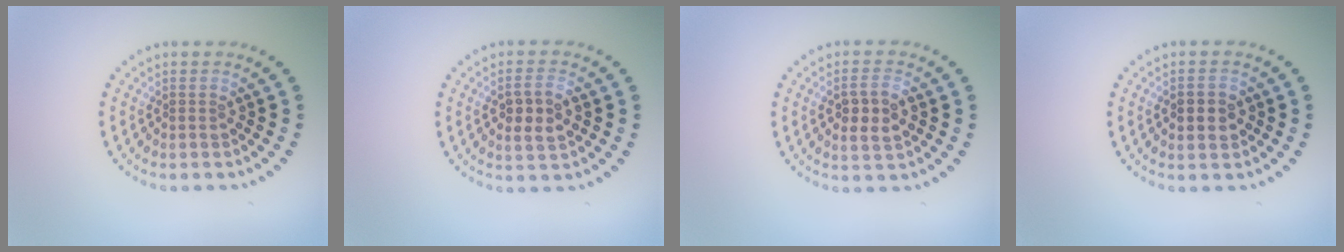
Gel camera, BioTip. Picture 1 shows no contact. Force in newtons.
{"total": 2.9, "press": 2.8, "slide": 0.3}
{"total": 2.9, "press": 2.8, "slide": 0.3}
{"total": 2.1, "press": 2.1, "slide": 0.1}